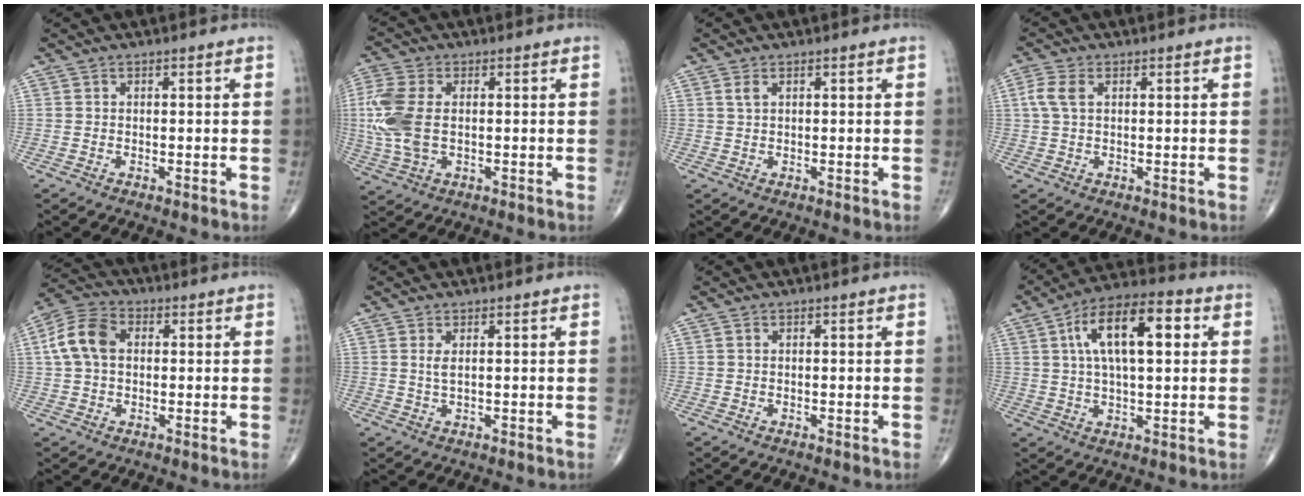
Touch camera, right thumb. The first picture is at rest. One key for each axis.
{"total": 10.9, "fx": 0.3, "fy": 6.4, "fz": 8.8, "tx": -0.230, "ty": 0.005, "tz": 0.007}
{"total": 1.3, "fx": 0.6, "fy": 0.7, "fz": 1.0, "tx": -0.022, "ty": 0.006, "tz": 0.015}
{"total": 4.0, "fx": 1.0, "fy": 2.4, "fz": 3.1, "tx": -0.083, "ty": 0.012, "tz": 0.019}
{"total": 9.0, "fx": 1.3, "fy": 6.2, "fz": 6.4, "tx": -0.128, "ty": 0.024, "tz": 0.018}
{"total": 1.7, "fx": 0.5, "fy": 0.4, "fz": 1.5, "tx": -0.034, "ty": -0.004, "tz": 0.015}
{"total": 0.0}
{"total": 15.1, "fx": 3.9, "fy": 6.4, "fz": 13.1, "tx": -0.212, "ty": 0.017, "tz": 0.058}